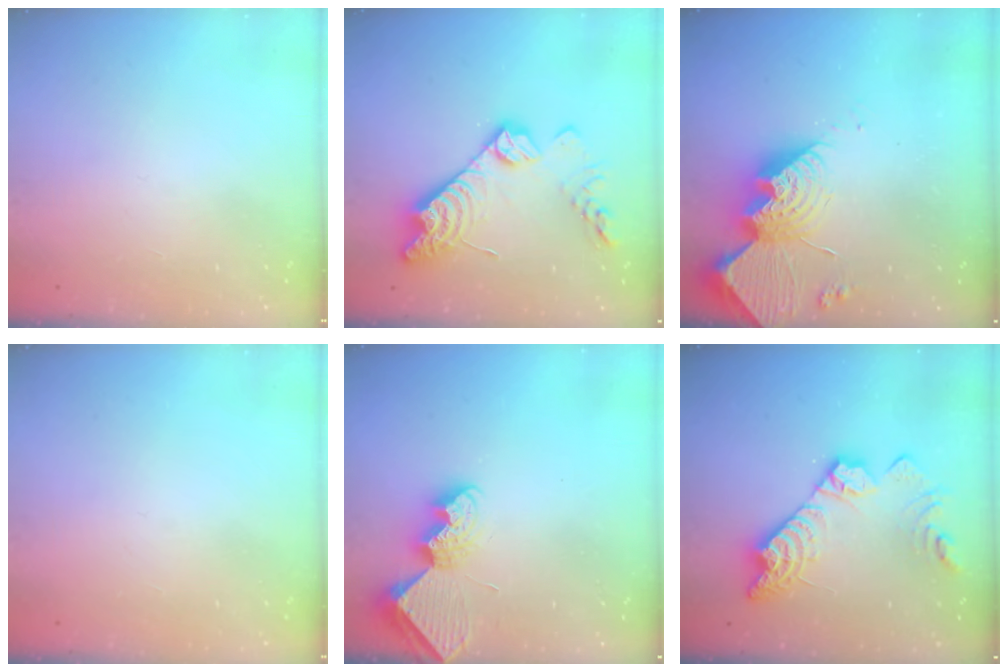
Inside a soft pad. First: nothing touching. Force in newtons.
{"total": 17.6, "press": 17.6, "slide": 1.5}
{"total": 19.5, "press": 19.4, "slide": 1.7}
{"total": 0.0}
{"total": 7.7, "press": 7.7, "slide": 0.5}
{"total": 17.4, "press": 17.4, "slide": 1.2}